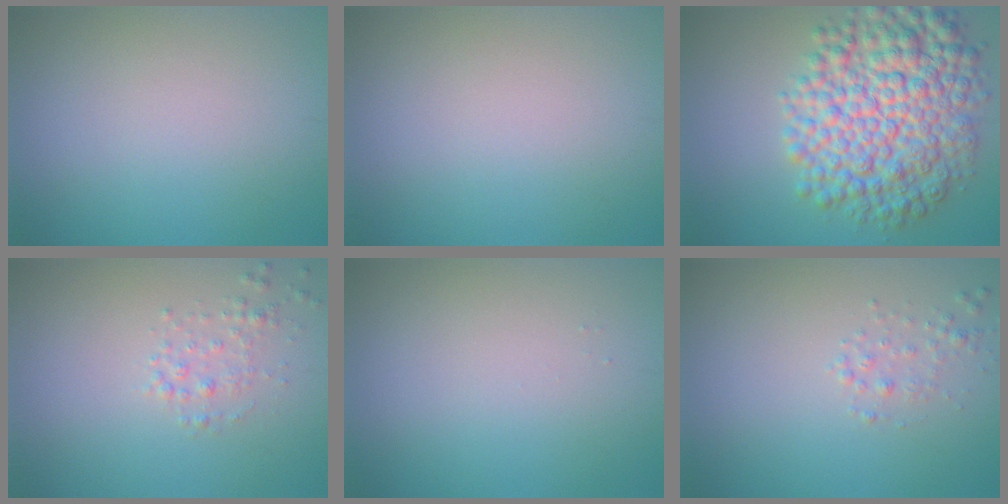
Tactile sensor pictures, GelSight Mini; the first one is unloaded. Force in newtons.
{"total": 0.0}
{"total": 10.3, "press": 10.3, "slide": 0.2}
{"total": 1.4, "press": 1.4, "slide": 0.1}
{"total": 0.0}
{"total": 1.2, "press": 1.2, "slide": 0.1}